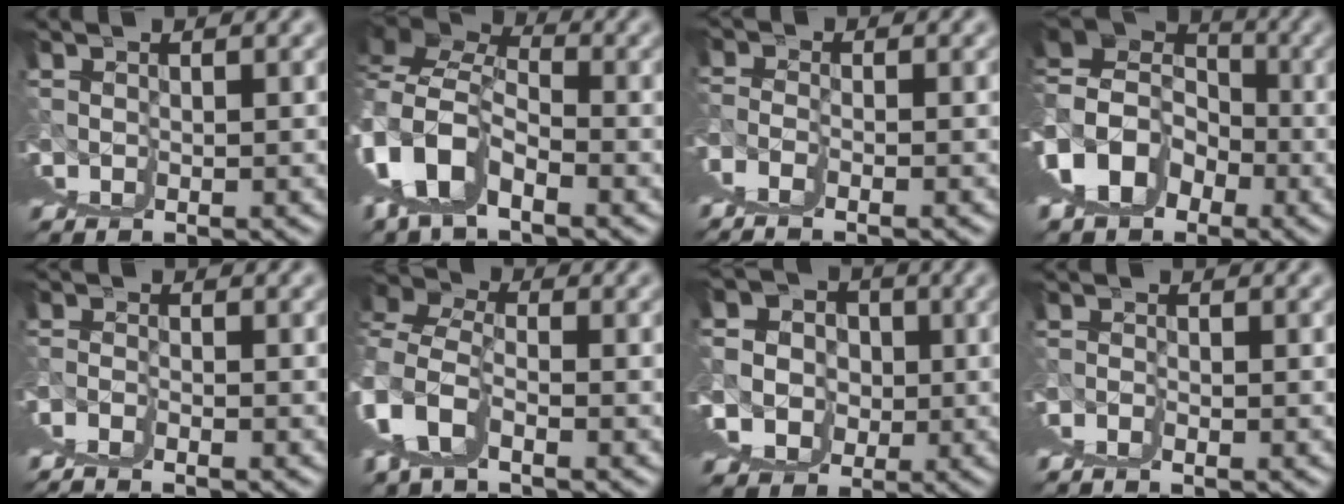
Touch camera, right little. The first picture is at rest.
{"total": 2.4, "force": [0.5, -1.2, 2.0], "torque": [-0.033, 0.009, 0.013]}
{"total": 2.7, "force": [1.6, -1.4, 1.7], "torque": [-0.021, 0.015, 0.029]}
{"total": 7.1, "force": [0.9, 5.1, 4.9], "torque": [-0.076, -0.008, 0.028]}
{"total": 2.2, "force": [0.5, -1.9, 0.9], "torque": [-0.005, 0.013, 0.013]}
{"total": 2.2, "force": [0.9, -0.9, 1.7], "torque": [-0.015, 0.015, 0.015]}
{"total": 6.5, "force": [0.9, 5.2, 3.8], "torque": [-0.063, -0.029, 0.023]}
{"total": 1.9, "force": [0.2, -1.8, -0.2], "torque": [0.012, 0.013, 0.005]}